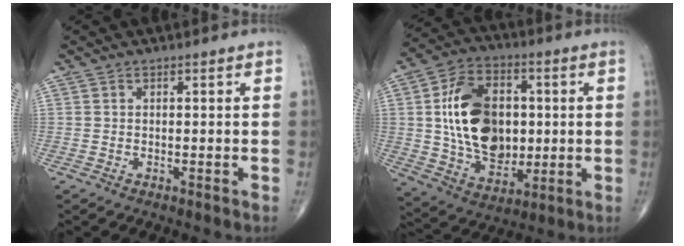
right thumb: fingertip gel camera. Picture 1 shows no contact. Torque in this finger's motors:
{"motor_torque": [0.49, 1.66, 1.73, 0.28, 0.54]}